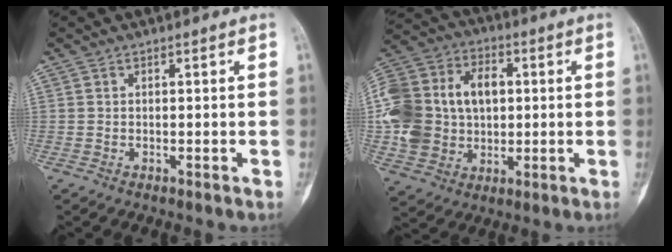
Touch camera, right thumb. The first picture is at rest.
{"total": 22.0, "force": [1.6, 16.6, 14.4], "torque": [-0.287, 0.024, 0.039]}